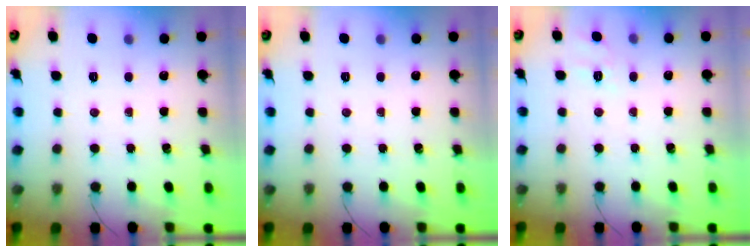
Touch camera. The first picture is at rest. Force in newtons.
{"total": 0.0}
{"total": 9.5, "press": 9.3, "slide": 2.1}